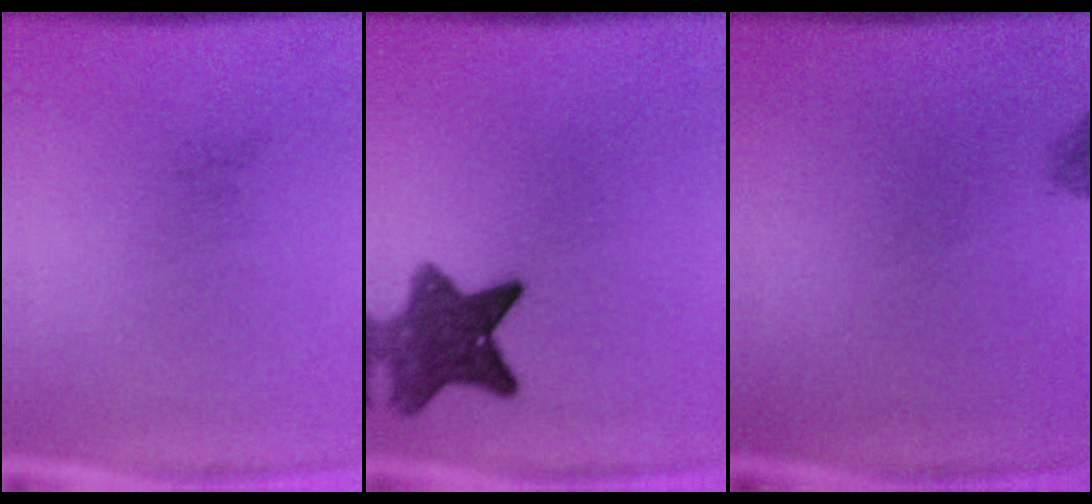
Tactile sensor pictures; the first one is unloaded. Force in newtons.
{"total": 8.3}
{"total": 0.8}